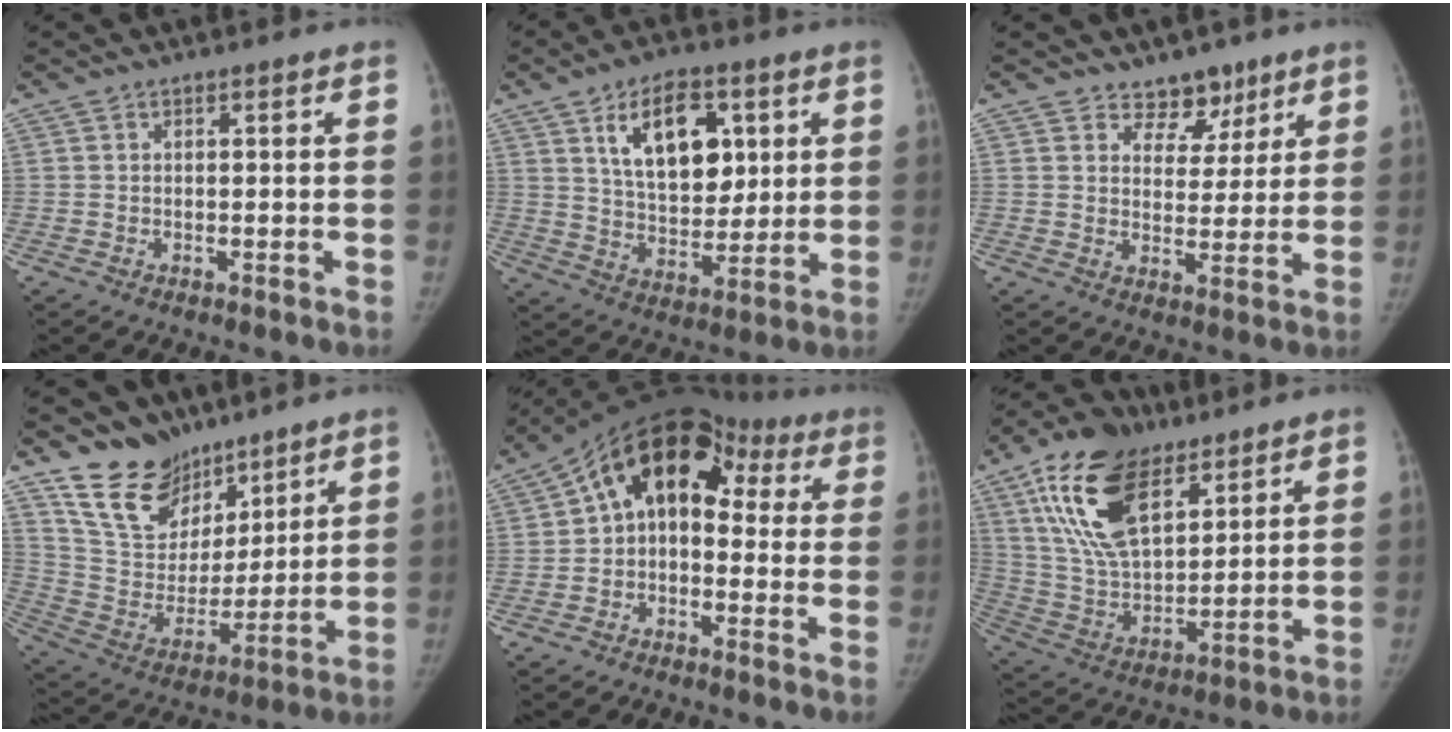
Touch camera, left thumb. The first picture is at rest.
{"total": 15.0, "force": [5.6, 8.9, 10.7], "torque": [-0.127, -0.025, 0.102]}
{"total": 6.1, "force": [4.4, 4.0, 1.1], "torque": [0.025, -0.028, 0.070]}
{"total": 15.8, "force": [11.8, 9.9, 3.6], "torque": [-0.017, -0.076, 0.227]}
{"total": 13.6, "force": [1.8, 9.6, 9.4], "torque": [-0.105, 0.055, 0.010]}
{"total": 20.9, "force": [10.9, 10.9, 14.2], "torque": [-0.249, -0.030, 0.205]}